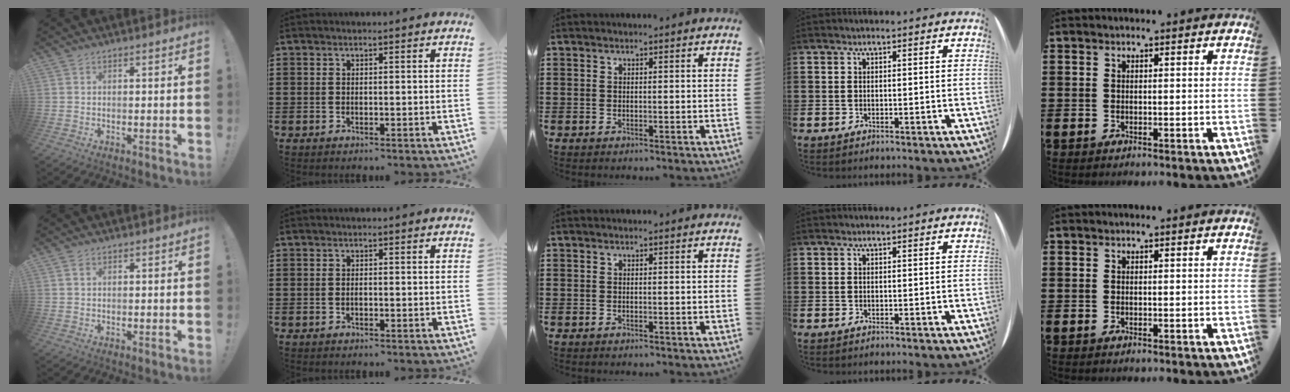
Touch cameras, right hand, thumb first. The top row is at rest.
{"thumb": {"total": 1.1, "force": [0.6, 0.7, 0.7], "torque": [-0.006, -0.001, 0.010]}, "index": {"total": 0.5, "force": [-0.2, 0.2, 0.5], "torque": [-0.011, -0.003, -0.003]}}